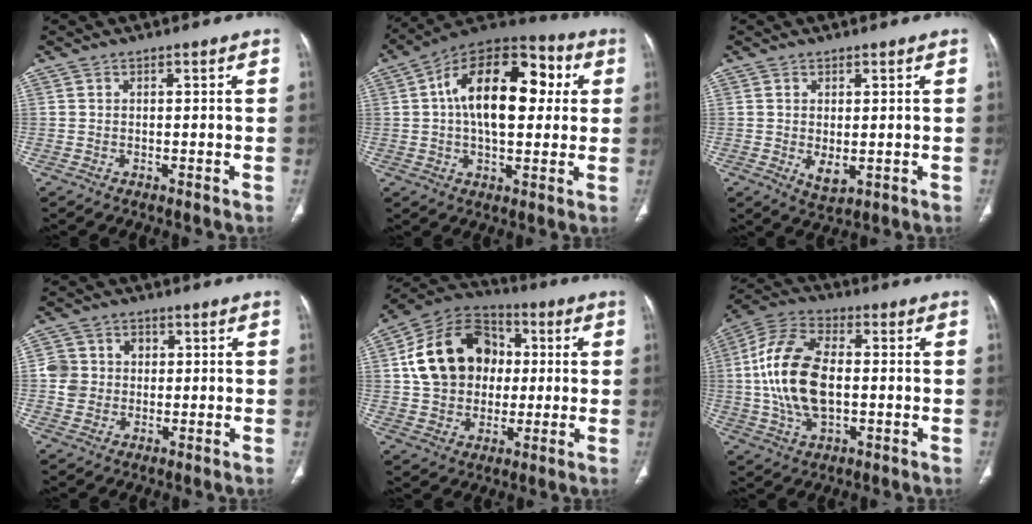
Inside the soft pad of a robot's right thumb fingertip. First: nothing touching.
{"total": 20.3, "force": [3.4, 11.2, 16.6], "torque": [-0.238, 0.028, 0.042]}
{"total": 3.4, "force": [-0.2, 1.8, 2.9], "torque": [-0.044, -0.011, 0.008]}
{"total": 6.6, "force": [0.5, 6.3, 2.0], "torque": [-0.012, 0.012, 0.006]}
{"total": 18.9, "force": [2.2, 15.0, 11.2], "torque": [-0.168, 0.023, 0.036]}
{"total": 16.9, "force": [0.0, 9.3, 14.1], "torque": [-0.284, 0.018, -0.001]}